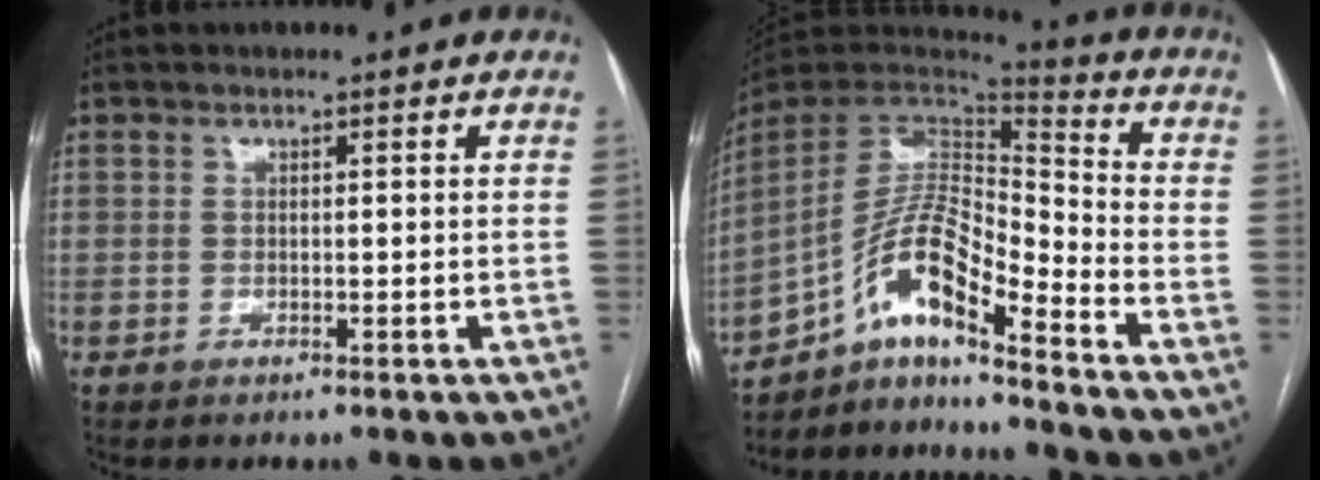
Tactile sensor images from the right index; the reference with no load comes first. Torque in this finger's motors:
{"motor_torque": [1.29, -0.85, 0.33, 0.08]}